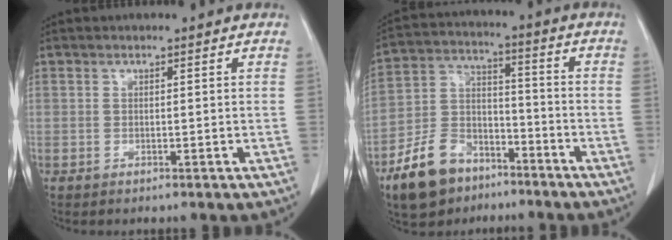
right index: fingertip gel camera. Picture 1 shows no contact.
{"total": 11.7, "force": [-7.8, 7.0, 5.2], "torque": [-0.117, 0.007, -0.142]}